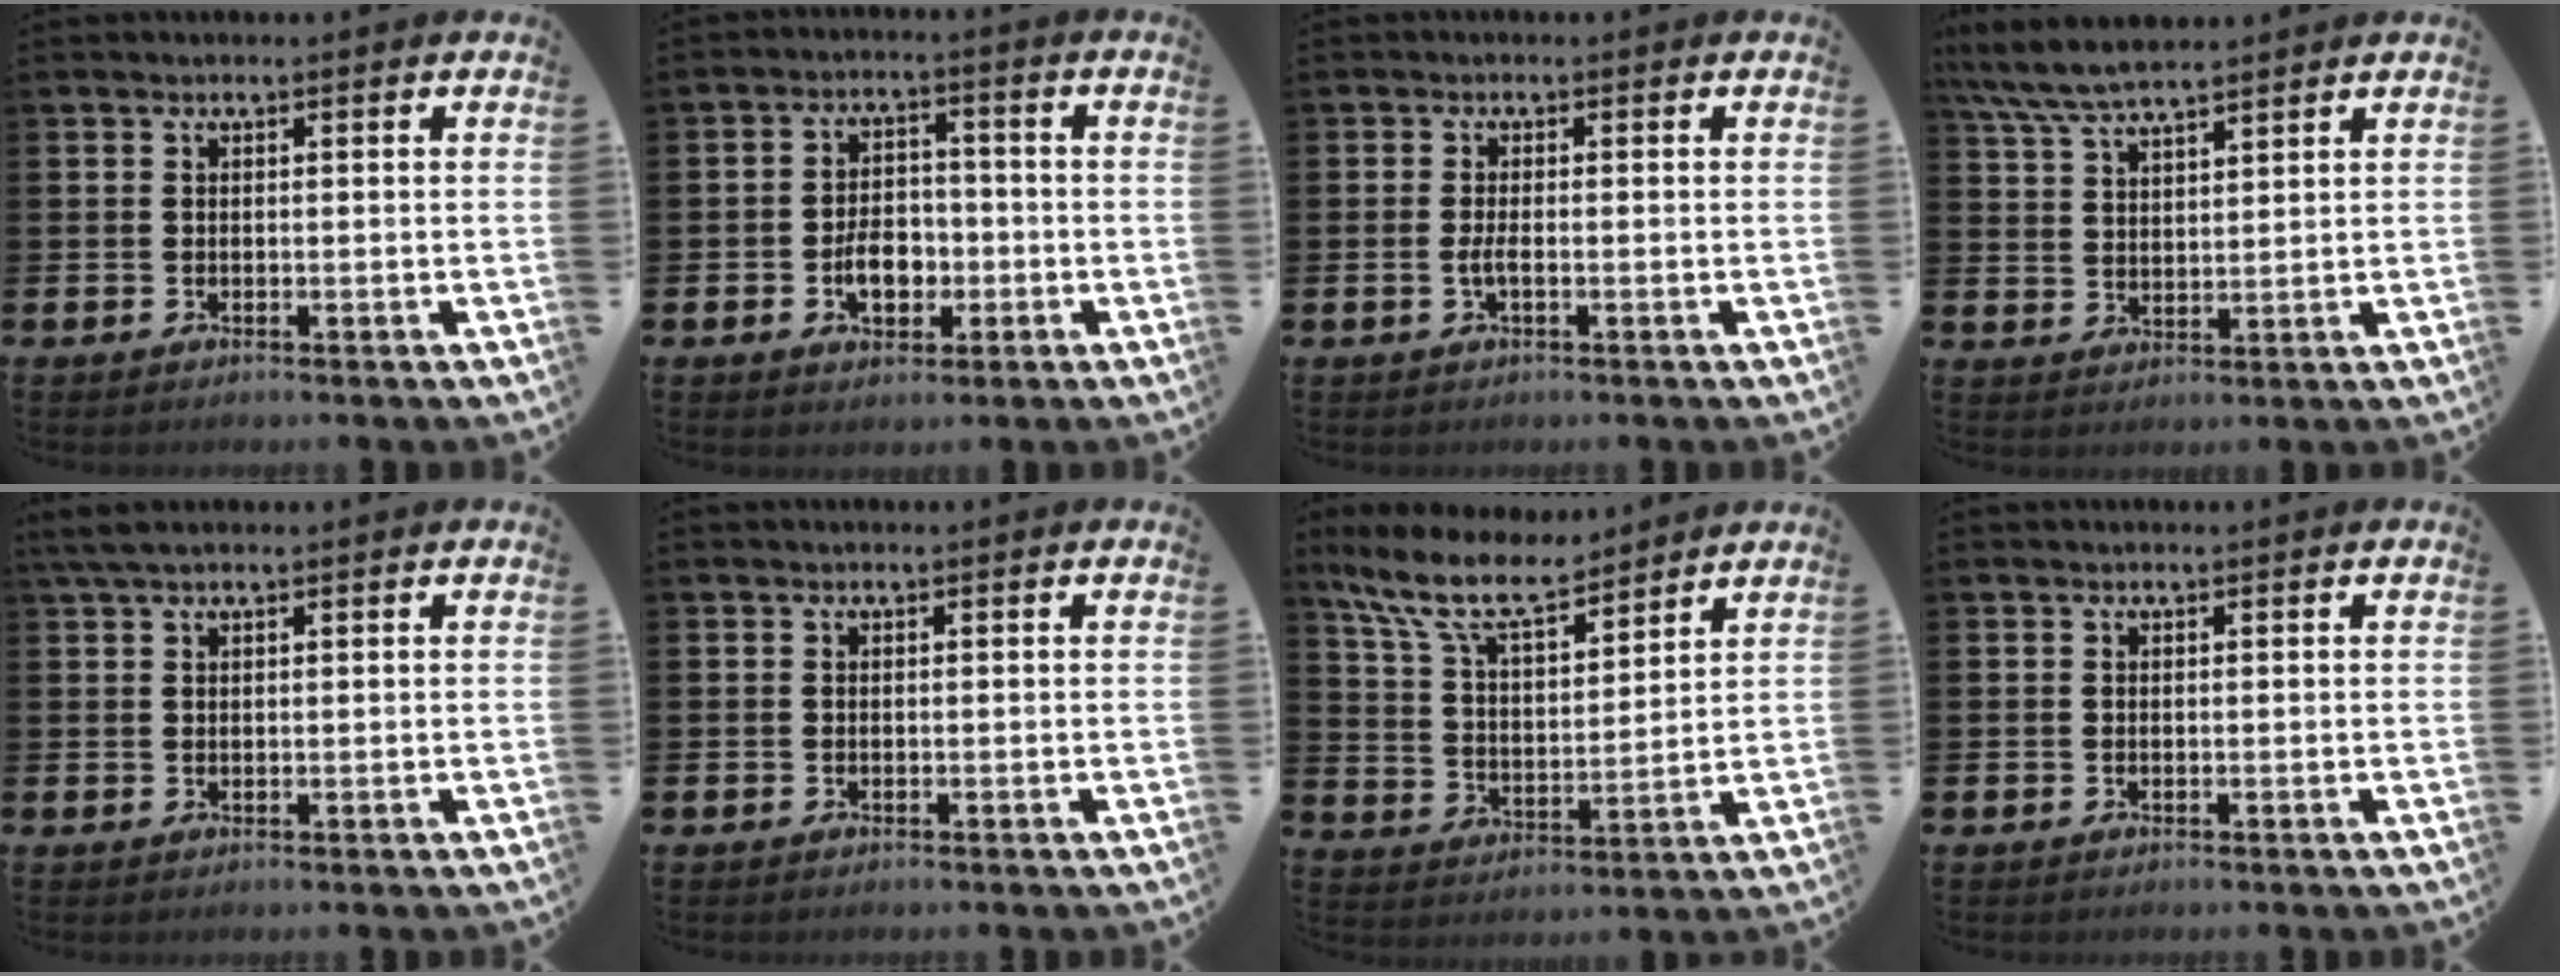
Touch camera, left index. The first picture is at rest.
{"total": 5.0, "force": [-1.5, 3.4, 3.4], "torque": [-0.043, -0.001, -0.034]}
{"total": 1.5, "force": [-0.4, 0.4, 1.4], "torque": [-0.030, 0.003, -0.008]}
{"total": 7.1, "force": [6.5, 1.2, 2.4], "torque": [-0.069, -0.020, 0.121]}
{"total": 2.6, "force": [1.9, 0.7, 1.6], "torque": [-0.037, 0.006, 0.034]}
{"total": 0.0}
{"total": 10.1, "force": [8.5, 2.9, 4.5], "torque": [-0.123, -0.042, 0.154]}
{"total": 0.0}